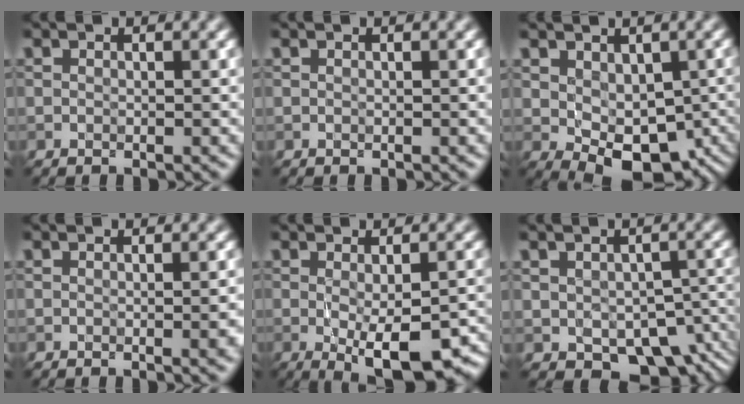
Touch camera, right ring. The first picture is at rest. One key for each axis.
{"total": 0.0}
{"total": 6.4, "fx": -0.8, "fy": 4.0, "fz": 4.9, "tx": -0.080, "ty": -0.018, "tz": -0.004}
{"total": 2.9, "fx": -0.3, "fy": 0.9, "fz": 2.8, "tx": -0.023, "ty": 0.004, "tz": -0.005}
{"total": 7.7, "fx": -2.5, "fy": 2.4, "fz": 6.8, "tx": -0.099, "ty": -0.025, "tz": -0.020}
{"total": 7.5, "fx": -2.7, "fy": 4.7, "fz": 5.1, "tx": -0.070, "ty": -0.020, "tz": -0.029}